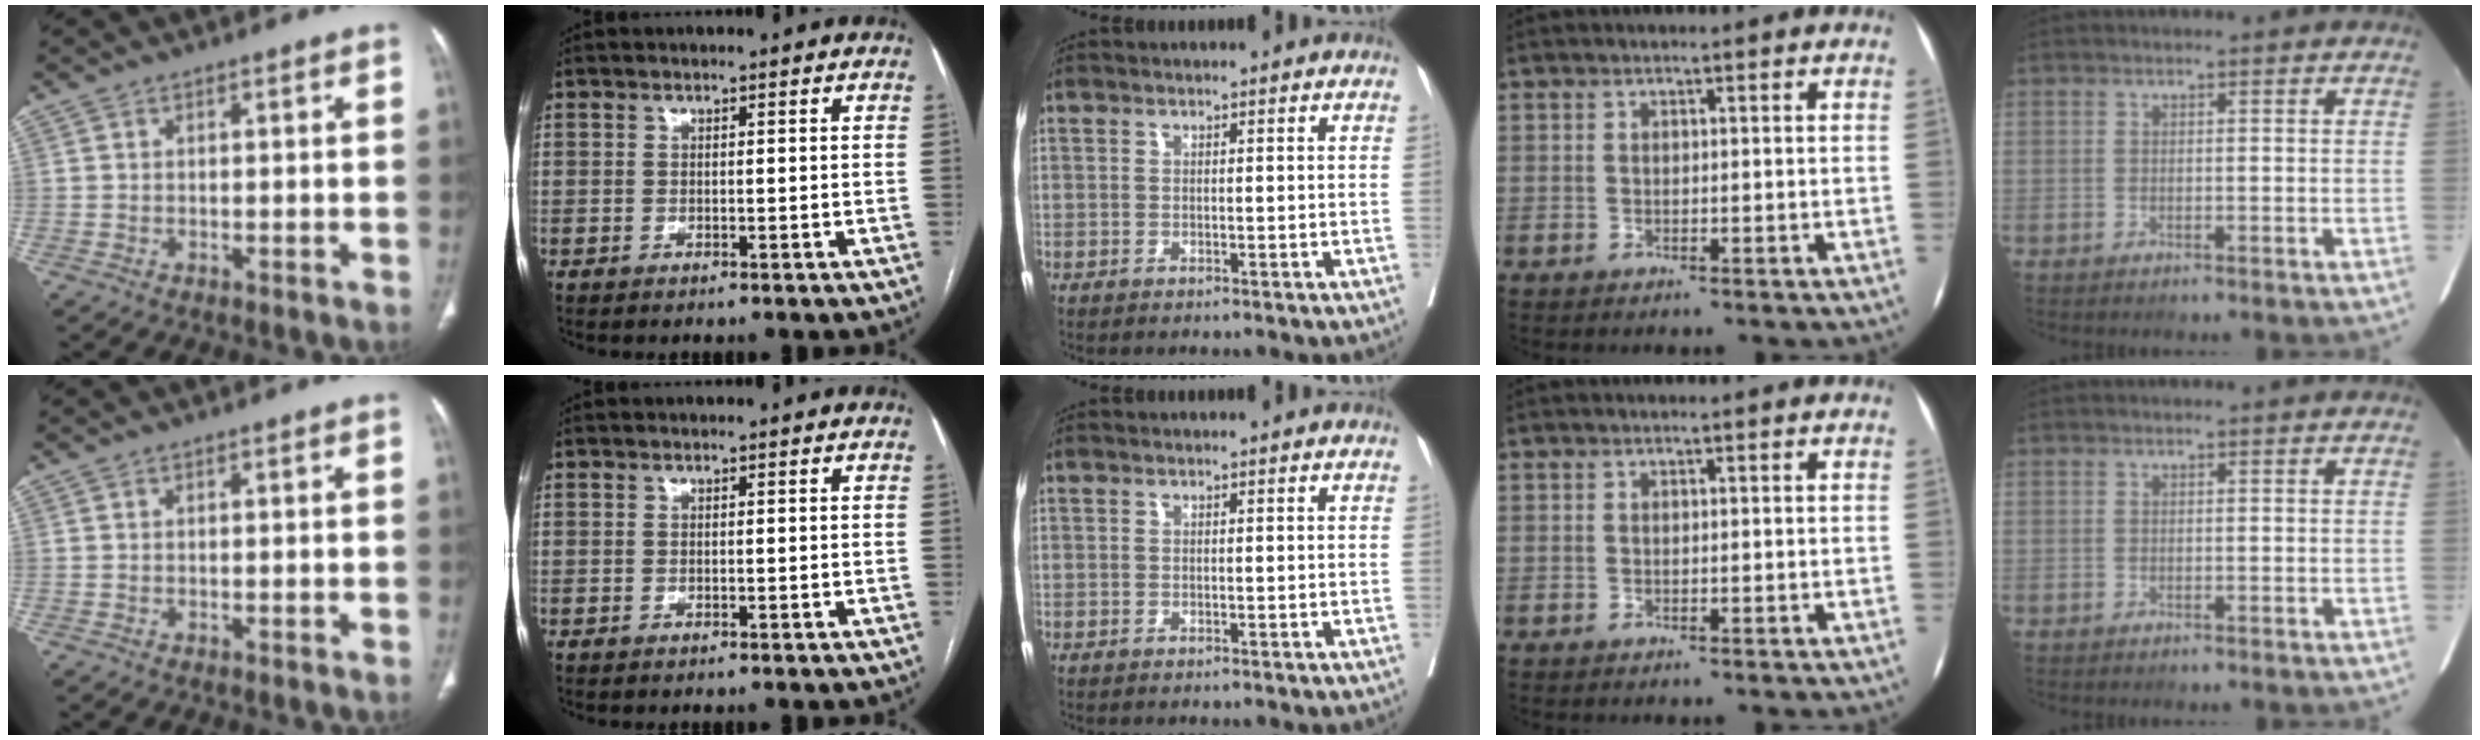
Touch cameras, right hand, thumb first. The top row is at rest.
{}